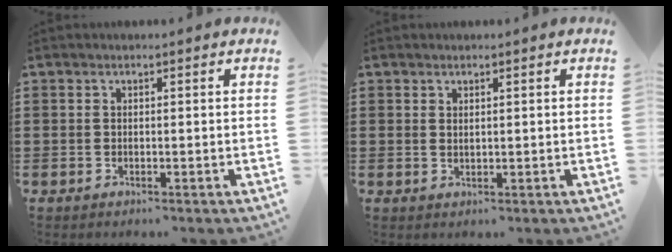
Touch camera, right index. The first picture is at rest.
{"total": 0.7, "force": [0.4, 0.2, 0.5], "torque": [-0.010, 0.001, 0.008]}